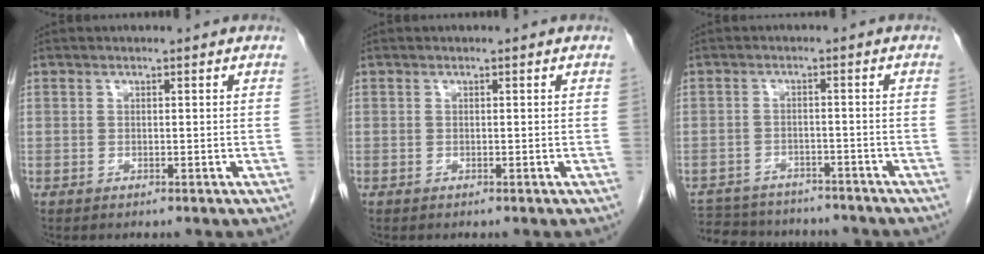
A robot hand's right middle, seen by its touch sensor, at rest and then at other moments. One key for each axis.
{"total": 0.0}
{"total": 13.9, "fx": -12.4, "fy": 4.8, "fz": 4.2, "tx": -0.093, "ty": 0.005, "tz": -0.162}